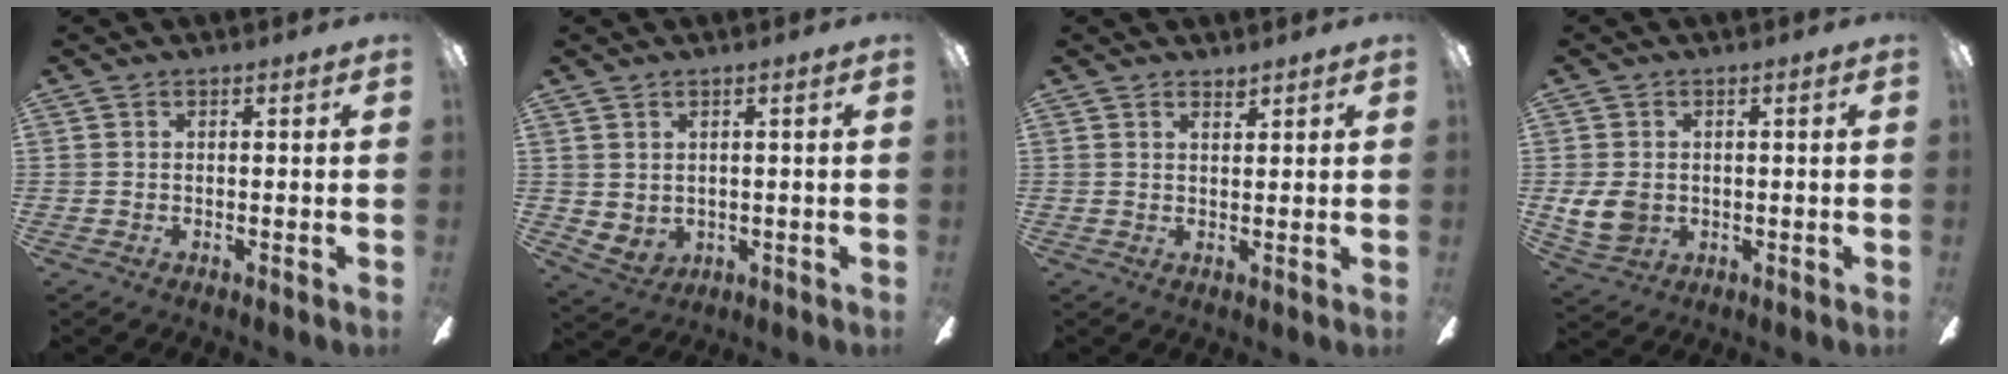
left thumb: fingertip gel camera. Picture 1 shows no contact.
{"total": 2.8, "force": [2.1, 1.6, 0.7], "torque": [-0.020, -0.013, 0.041]}
{"total": 1.8, "force": [1.7, 0.2, 0.2], "torque": [-0.007, -0.006, 0.033]}
{"total": 6.5, "force": [0.2, 5.3, 3.8], "torque": [-0.087, 0.004, 0.006]}